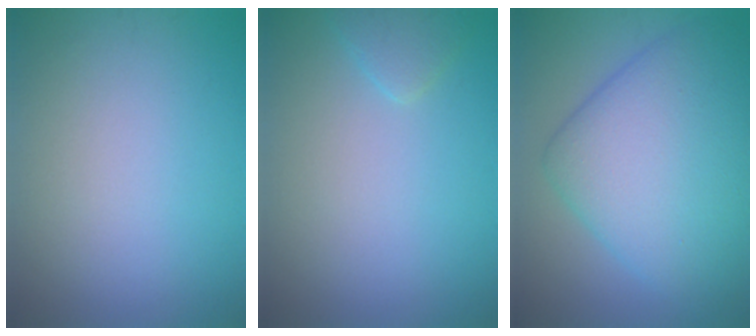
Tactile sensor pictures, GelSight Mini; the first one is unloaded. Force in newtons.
{"total": 1.4, "press": 1.4, "slide": 0.2}
{"total": 11.2, "press": 11.2, "slide": 0.3}